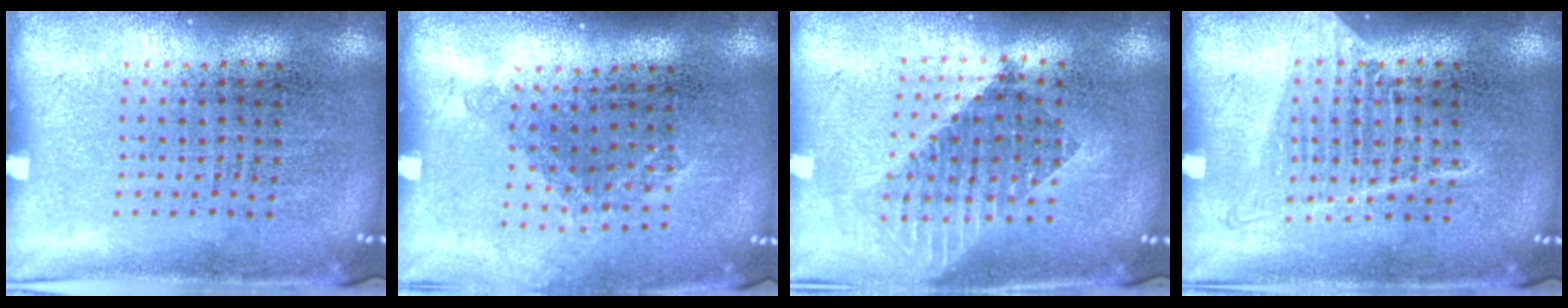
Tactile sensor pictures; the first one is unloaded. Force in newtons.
{"total": 1.2, "press": 0.9, "slide": 0.7}
{"total": 1.7, "press": 1.4, "slide": 1.0}
{"total": 1.2, "press": 1.1, "slide": 0.5}